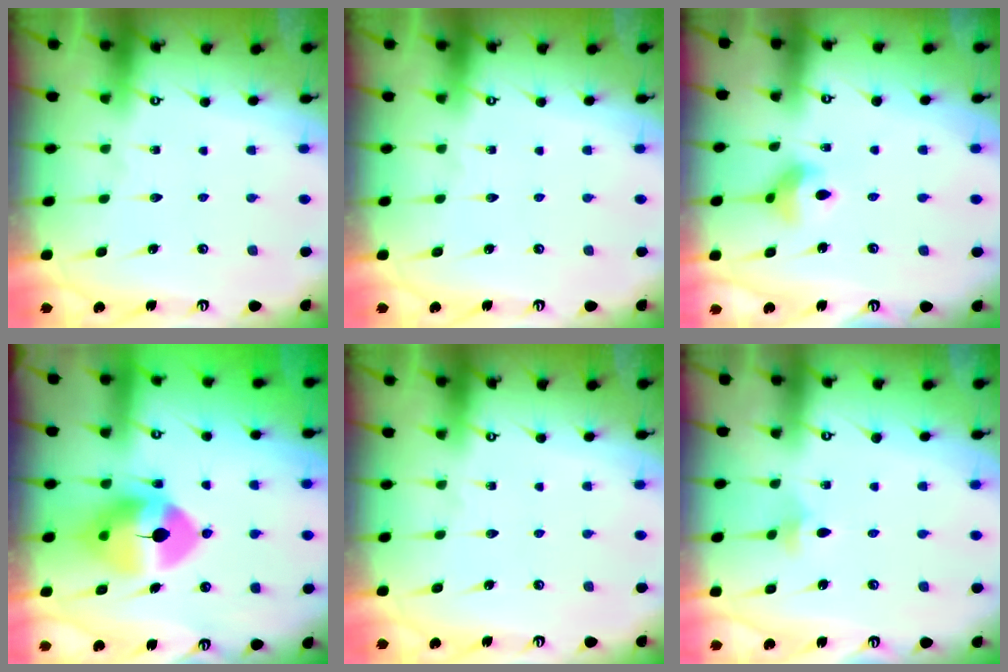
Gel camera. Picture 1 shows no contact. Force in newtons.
{"total": 0.0}
{"total": 7.5, "press": 7.4, "slide": 1.0}
{"total": 11.8, "press": 11.6, "slide": 2.0}
{"total": 0.0}
{"total": 3.1, "press": 3.0, "slide": 0.8}